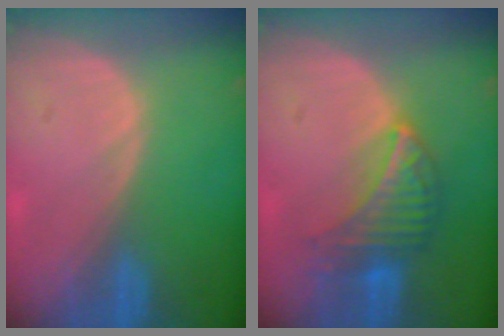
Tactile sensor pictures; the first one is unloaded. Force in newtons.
{"total": 6.7, "press": 6.6, "slide": 1.2}